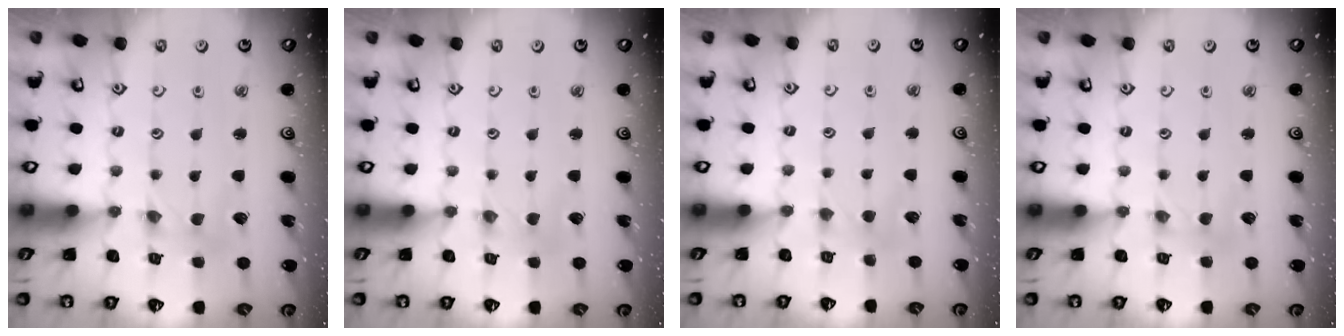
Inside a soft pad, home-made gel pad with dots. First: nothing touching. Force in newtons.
{"total": 0.0}
{"total": 2.5, "press": 2.5, "slide": 0.3}
{"total": 2.3, "press": 2.3, "slide": 0.3}